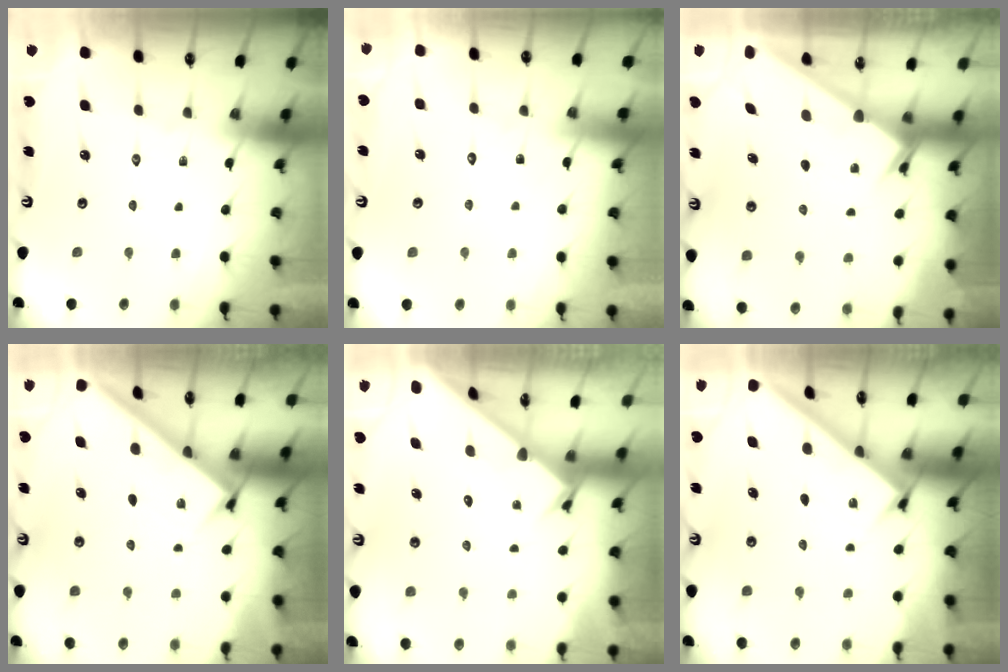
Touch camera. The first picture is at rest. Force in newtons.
{"total": 3.9, "press": 3.8, "slide": 0.4}
{"total": 2.2, "press": 2.1, "slide": 0.3}
{"total": 2.4, "press": 2.4, "slide": 0.3}
{"total": 2.6, "press": 2.6, "slide": 0.3}
{"total": 2.8, "press": 2.8, "slide": 0.3}